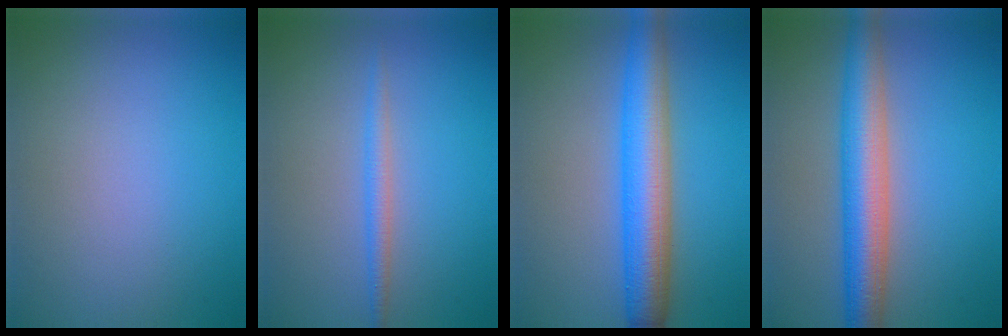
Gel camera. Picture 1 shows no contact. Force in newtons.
{"total": 1.7, "press": 1.7, "slide": 0.0}
{"total": 7.1, "press": 7.1, "slide": 0.1}
{"total": 6.4, "press": 6.4, "slide": 0.2}